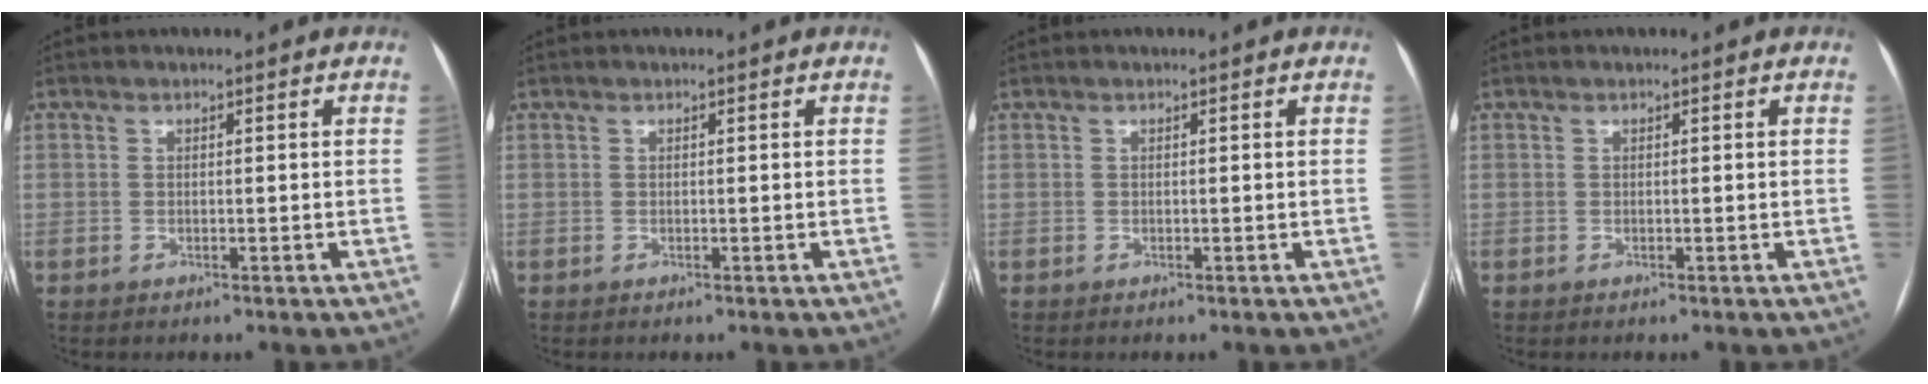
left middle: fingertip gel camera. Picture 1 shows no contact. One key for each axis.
{"total": 0.0}
{"total": 0.0}
{"total": 0.0}